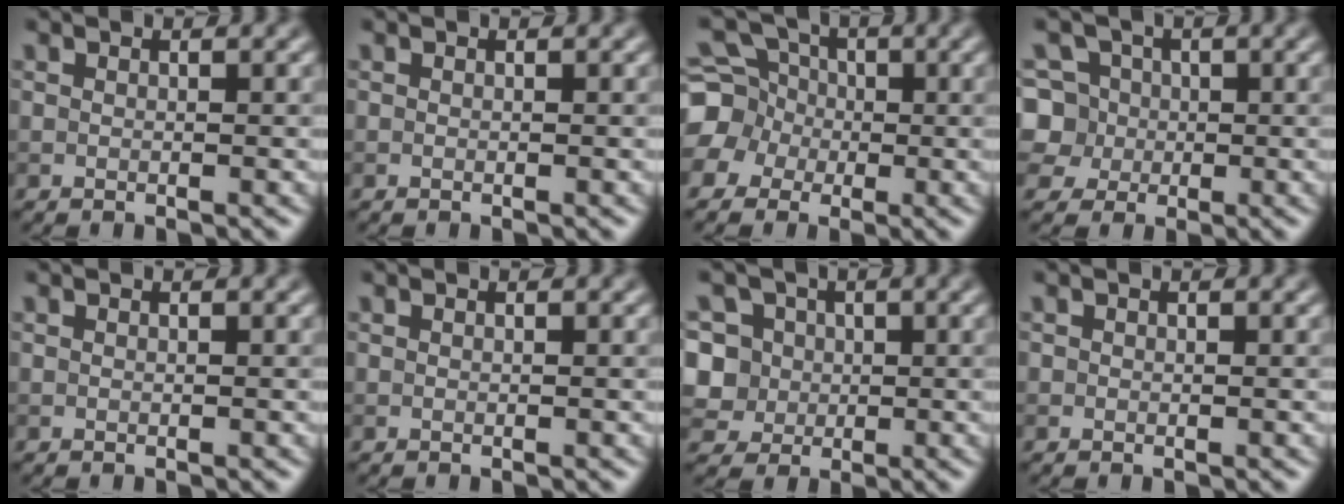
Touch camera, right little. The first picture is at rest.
{"total": 0.0}
{"total": 7.7, "force": [-0.8, 7.1, 2.9], "torque": [-0.072, 0.021, -0.054]}
{"total": 7.2, "force": [0.6, 6.6, 2.6], "torque": [-0.045, 0.032, -0.010]}
{"total": 0.0}
{"total": 0.0}
{"total": 8.4, "force": [2.0, 7.3, 3.6], "torque": [-0.073, 0.035, 0.009]}
{"total": 0.0}